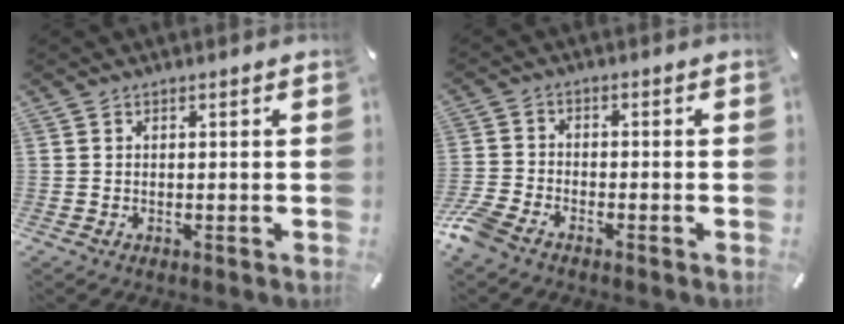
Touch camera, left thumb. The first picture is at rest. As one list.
[{"total": 4.9, "force": [-3.7, 2.1, 2.4], "torque": [-0.068, 0.008, -0.075]}]